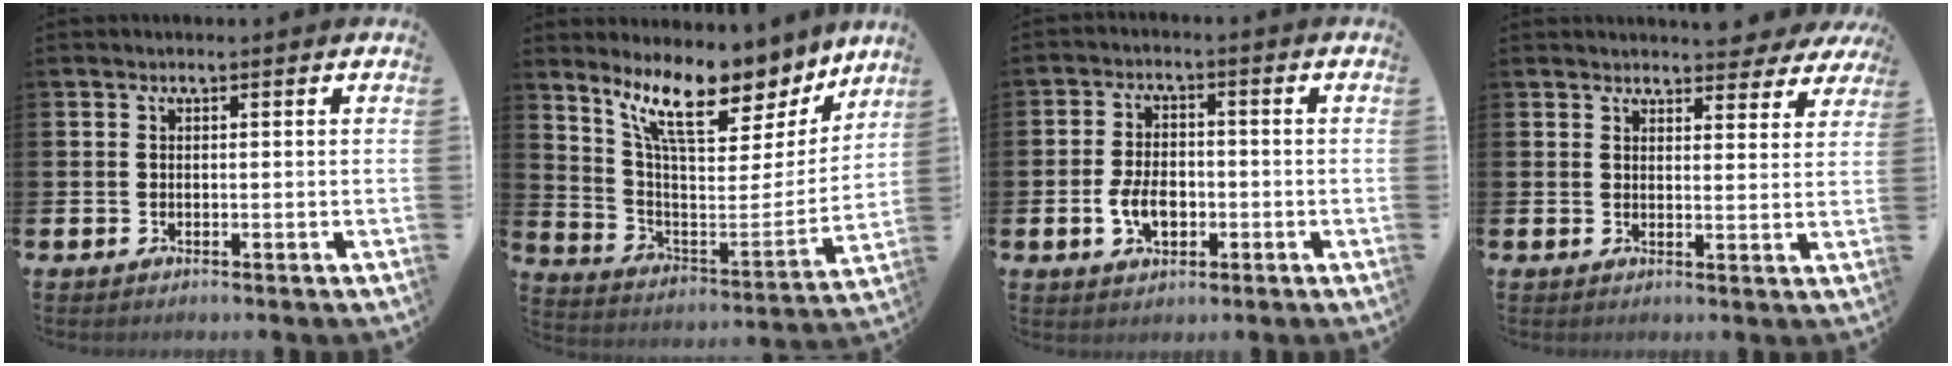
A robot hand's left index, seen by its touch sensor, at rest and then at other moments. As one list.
[{"total": 12.0, "force": [9.4, 4.2, 6.3], "torque": [-0.143, -0.063, 0.160]}, {"total": 4.9, "force": [-1.2, 3.1, 3.6], "torque": [-0.065, 0.003, -0.026]}, {"total": 3.4, "force": [3.3, 0.8, 0.1], "torque": [0.006, -0.024, 0.057]}]